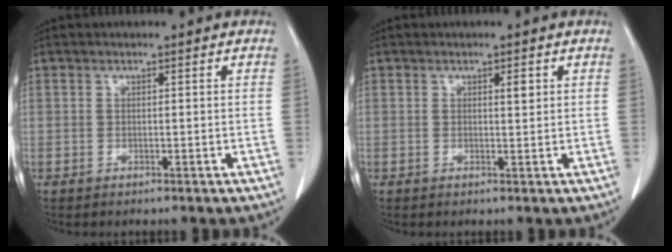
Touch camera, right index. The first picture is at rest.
{"total": 1.3, "force": [0.6, 0.3, 1.2], "torque": [-0.018, -0.001, 0.008]}